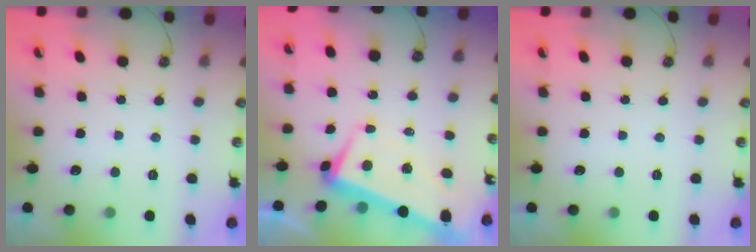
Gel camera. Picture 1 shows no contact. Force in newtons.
{"total": 2.1, "press": 0.3, "slide": 2.1}
{"total": 0.0}